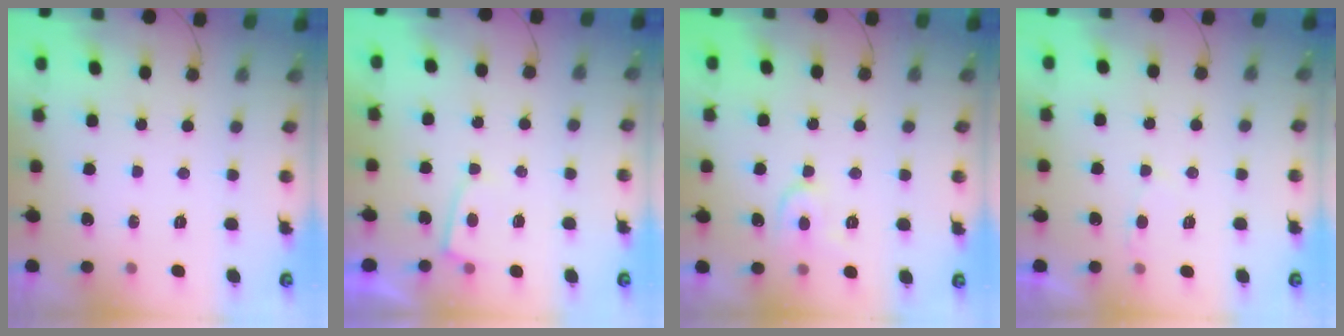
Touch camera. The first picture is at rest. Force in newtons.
{"total": 2.3, "press": 2.3, "slide": 0.3}
{"total": 7.6, "press": 7.6, "slide": 0.8}
{"total": 1.8, "press": 1.8, "slide": 0.3}